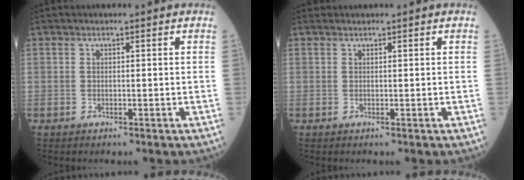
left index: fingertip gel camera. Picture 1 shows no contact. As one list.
[{"total": 0.0}]